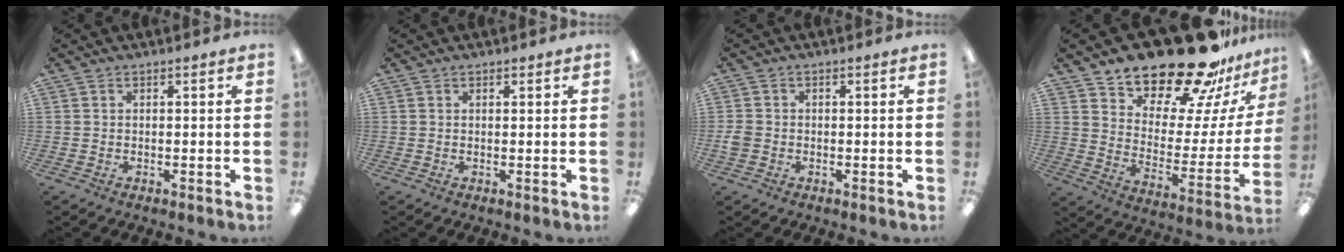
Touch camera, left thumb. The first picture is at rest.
{"total": 0.7, "force": [0.5, 0.5, 0.1], "torque": [-0.002, 0.002, 0.010]}
{"total": 2.6, "force": [-0.7, 2.2, 1.2], "torque": [-0.018, 0.007, -0.012]}
{"total": 22.9, "force": [19.7, 7.3, 8.9], "torque": [-0.132, -0.150, 0.346]}